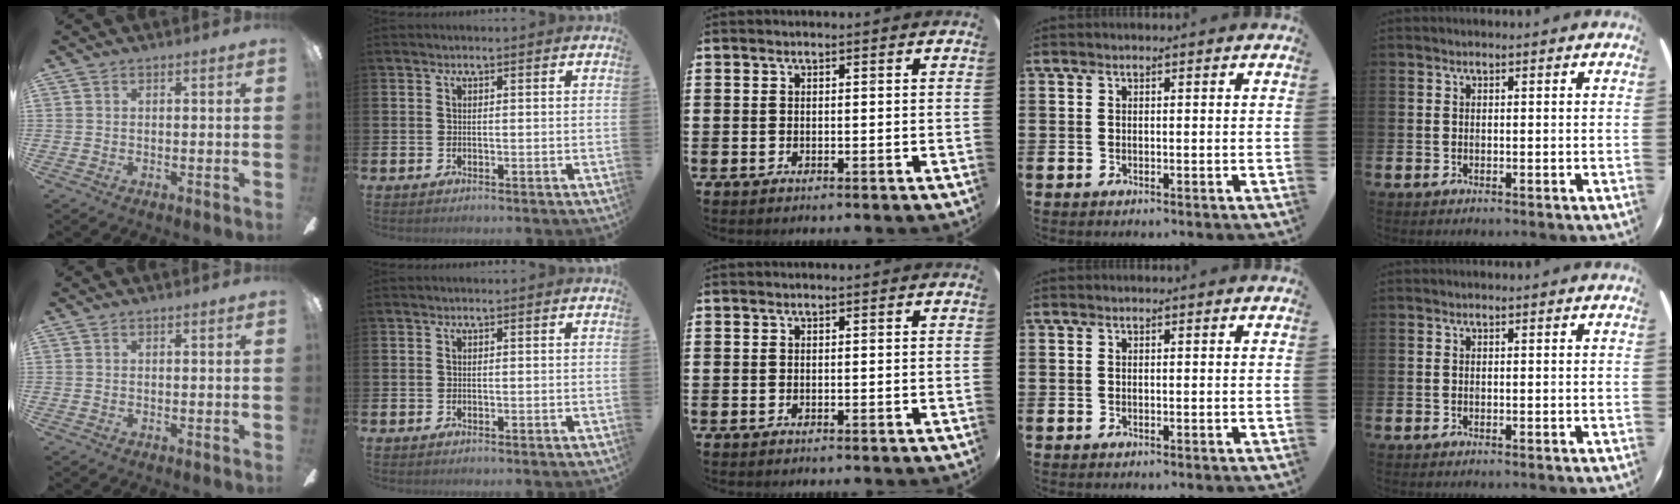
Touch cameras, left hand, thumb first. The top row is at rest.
{}